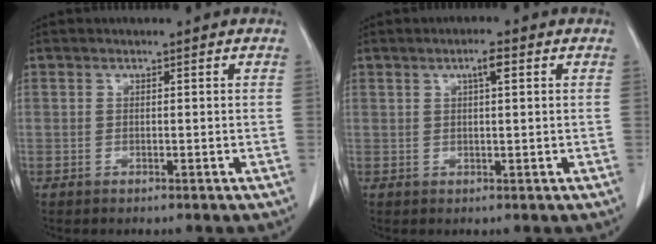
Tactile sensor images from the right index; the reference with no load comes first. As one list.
[{"total": 2.6, "force": [1.1, 0.4, 2.3], "torque": [-0.039, 0.004, 0.017]}]